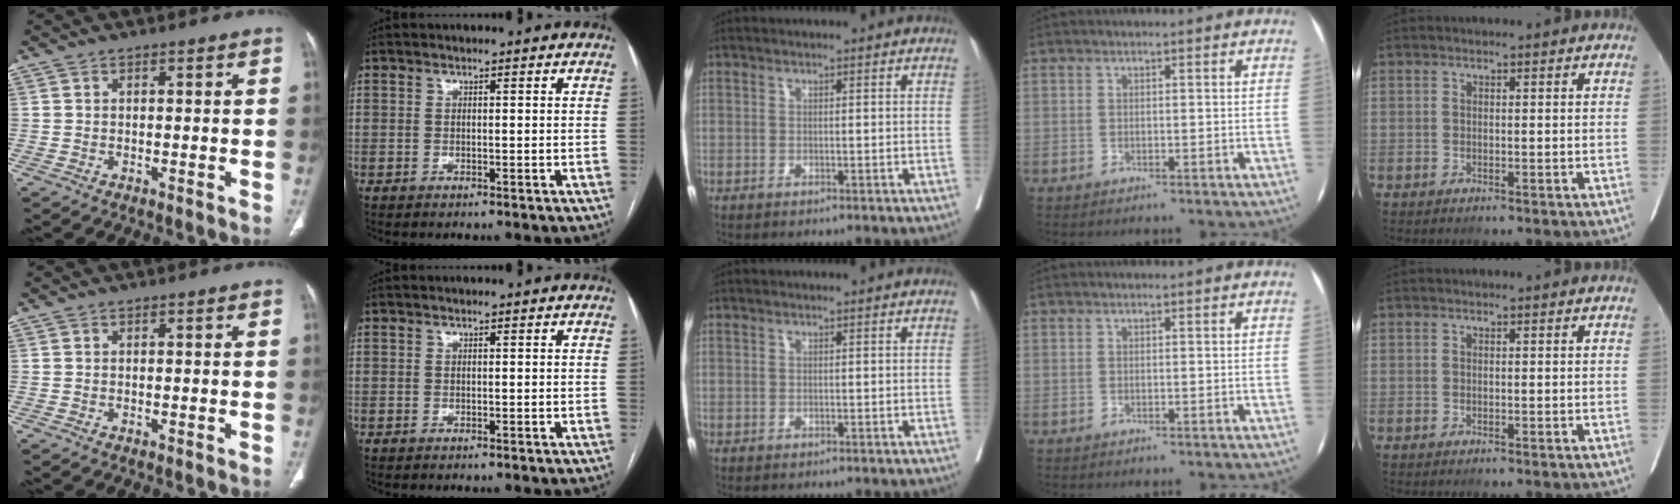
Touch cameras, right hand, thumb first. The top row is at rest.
{}